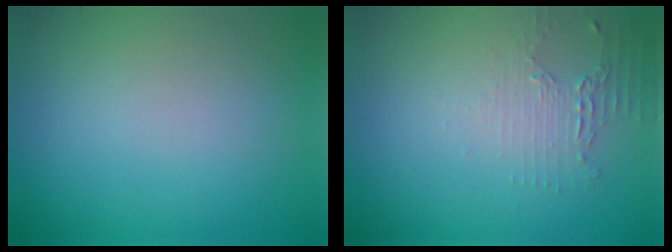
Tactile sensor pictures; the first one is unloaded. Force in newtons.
{"total": 2.2, "press": 1.6, "slide": 1.5}